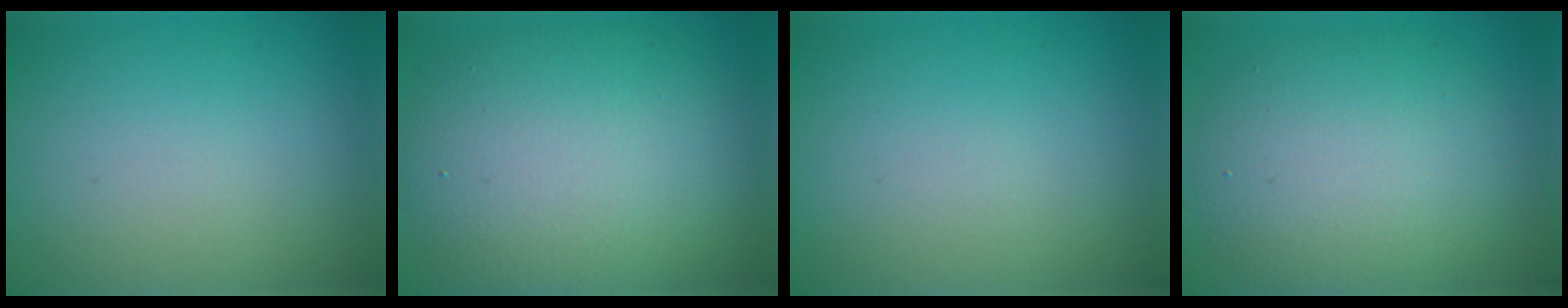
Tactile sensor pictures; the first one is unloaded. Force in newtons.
{"total": 10.5, "press": 10.5, "slide": 0.3}
{"total": 0.0}
{"total": 7.4, "press": 7.4, "slide": 0.4}